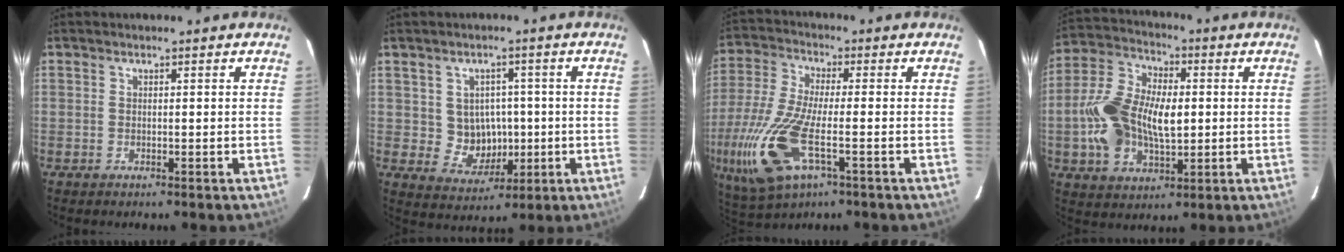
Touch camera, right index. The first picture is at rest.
{"total": 6.8, "force": [0.0, 6.4, 2.3], "torque": [-0.048, 0.011, 0.018]}
{"total": 19.4, "force": [-6.9, 7.4, 16.5], "torque": [-0.377, -0.042, -0.129]}
{"total": 16.4, "force": [-0.5, 9.8, 13.2], "torque": [-0.277, 0.013, -0.009]}